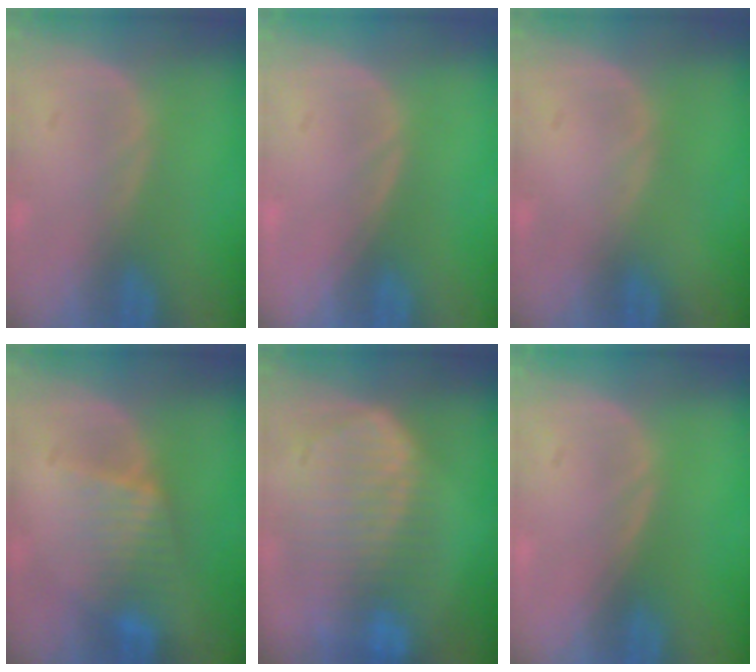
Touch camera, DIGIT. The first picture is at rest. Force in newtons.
{"total": 0.0}
{"total": 0.0}
{"total": 5.0, "press": 4.9, "slide": 0.4}
{"total": 10.3, "press": 8.9, "slide": 5.3}
{"total": 0.0}